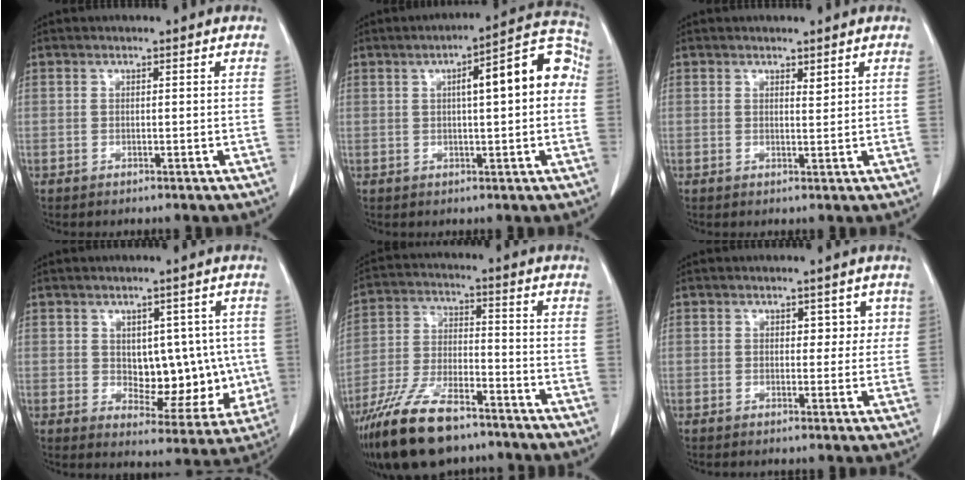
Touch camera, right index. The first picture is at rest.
{"total": 11.3, "force": [1.6, 2.4, 10.9], "torque": [-0.141, 0.041, 0.017]}
{"total": 0.9, "force": [0.7, 0.2, 0.5], "torque": [-0.011, -0.007, 0.012]}
{"total": 10.1, "force": [0.4, 6.1, 8.0], "torque": [-0.082, 0.012, 0.026]}
{"total": 15.1, "force": [-11.0, 4.8, 9.1], "torque": [-0.190, -0.018, -0.201]}
{"total": 3.0, "force": [1.1, 2.1, 2.0], "torque": [-0.008, 0.007, 0.012]}